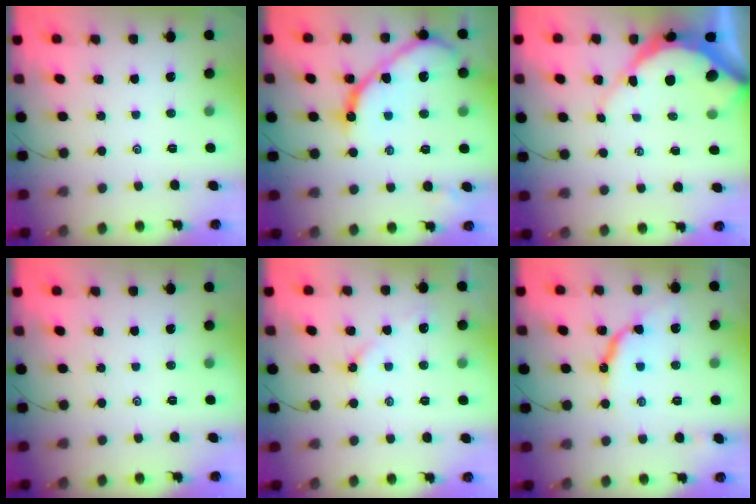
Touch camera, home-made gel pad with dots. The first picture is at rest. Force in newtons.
{"total": 11.9, "press": 11.8, "slide": 1.2}
{"total": 9.5, "press": 9.5, "slide": 1.2}
{"total": 0.0}
{"total": 2.2, "press": 2.1, "slide": 0.6}
{"total": 10.0, "press": 10.0, "slide": 0.8}